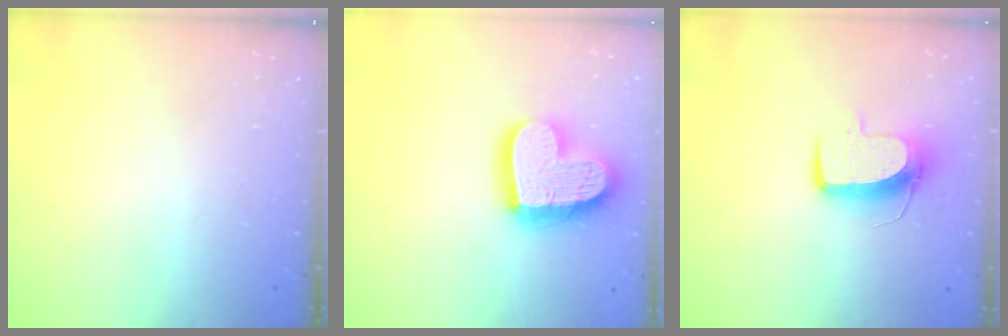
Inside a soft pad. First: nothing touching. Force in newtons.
{"total": 20.5, "press": 20.4, "slide": 1.5}
{"total": 9.5, "press": 9.5, "slide": 0.9}